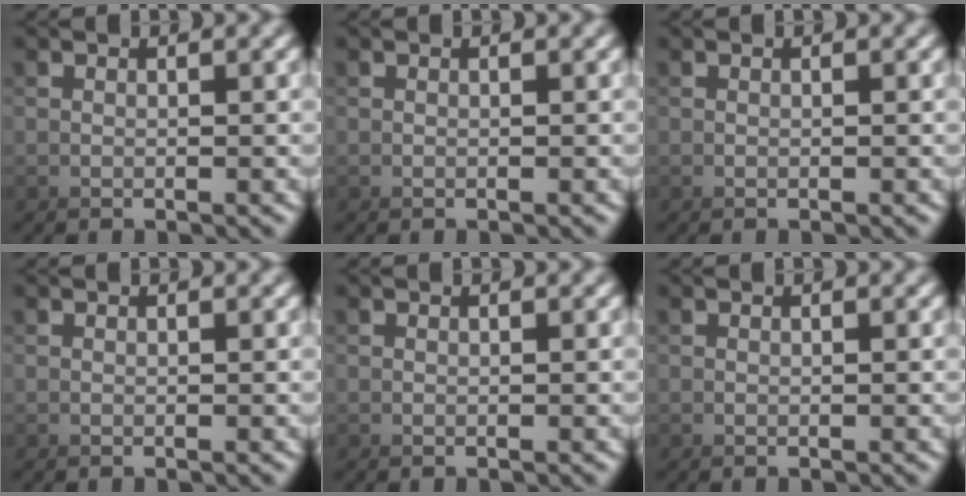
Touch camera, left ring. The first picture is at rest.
{"total": 0.0}
{"total": 0.0}
{"total": 0.0}
{"total": 0.0}
{"total": 0.0}